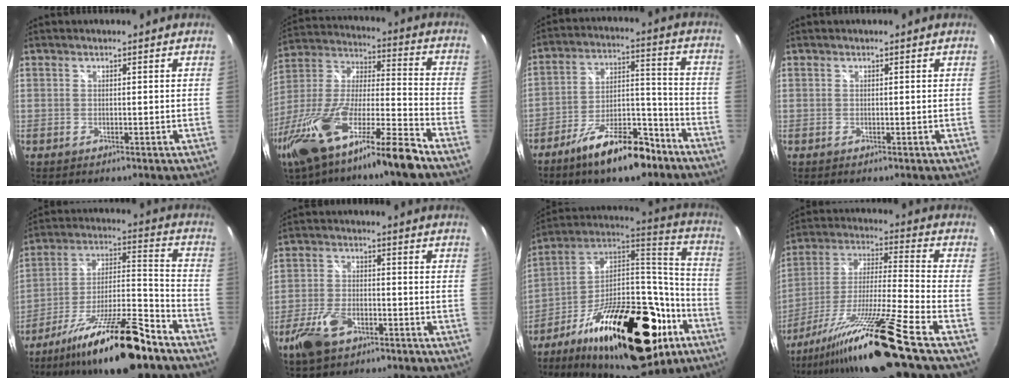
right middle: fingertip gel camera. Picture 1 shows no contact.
{"total": 22.8, "force": [-15.2, 2.4, 16.8], "torque": [-0.321, -0.042, -0.274]}
{"total": 15.1, "force": [-10.7, 5.3, 9.4], "torque": [-0.162, 0.014, -0.167]}
{"total": 0.0}
{"total": 20.8, "force": [-14.6, 3.9, 14.3], "torque": [-0.247, -0.010, -0.240]}
{"total": 8.8, "force": [-5.4, 4.6, 5.3], "torque": [-0.127, -0.005, -0.100]}
{"total": 34.4, "force": [-17.0, 15.5, 25.5], "torque": [-0.408, 0.022, -0.258]}
{"total": 20.0, "force": [-15.0, -3.1, 12.8], "torque": [-0.222, -0.048, -0.264]}